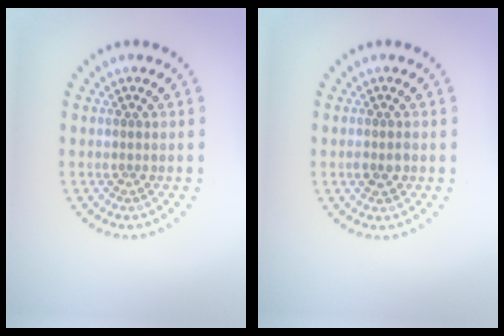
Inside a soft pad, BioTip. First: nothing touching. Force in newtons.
{"total": 1.2, "press": 1.2, "slide": 0.4}